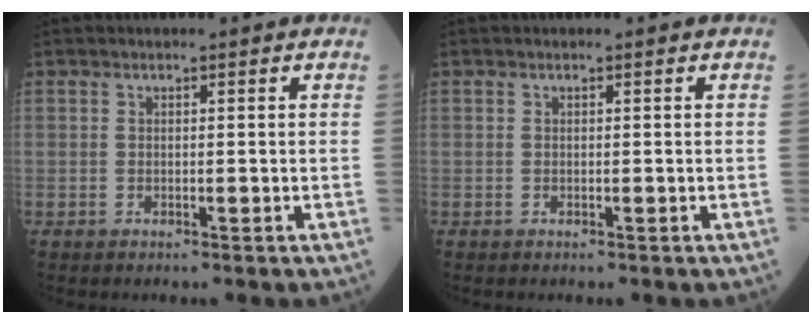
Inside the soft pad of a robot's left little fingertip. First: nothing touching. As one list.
[{"total": 0.0}]